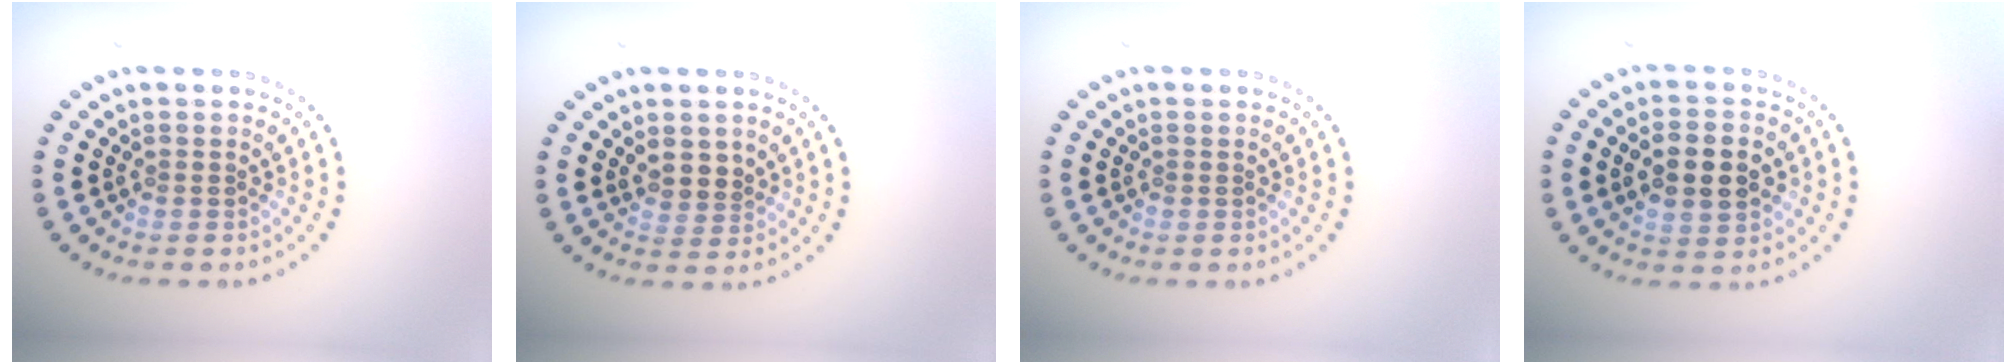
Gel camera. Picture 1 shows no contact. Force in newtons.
{"total": 1.8, "press": 1.5, "slide": 1.1}
{"total": 0.0}
{"total": 4.6, "press": 4.6, "slide": 0.2}